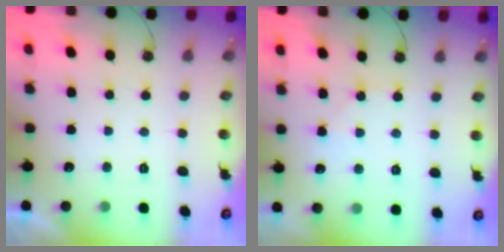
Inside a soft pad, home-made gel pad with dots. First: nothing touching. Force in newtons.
{"total": 5.5, "press": 5.4, "slide": 1.0}